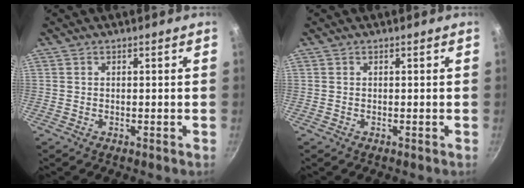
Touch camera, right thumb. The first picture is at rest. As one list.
[{"total": 0.0}]